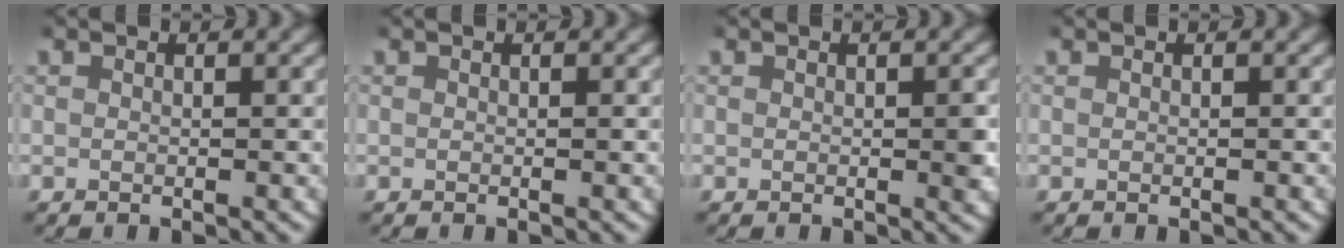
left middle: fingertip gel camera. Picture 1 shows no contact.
{"total": 0.0}
{"total": 0.8, "force": [0.1, 0.3, 0.8], "torque": [-0.008, -0.003, 0.002]}
{"total": 0.0}